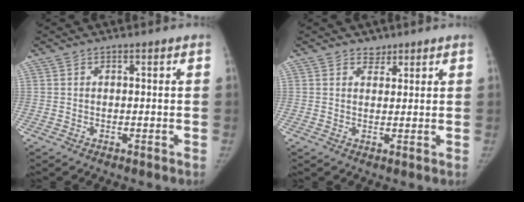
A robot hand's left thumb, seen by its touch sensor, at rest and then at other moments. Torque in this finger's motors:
{"motor_torque": [-0.21, -0.18, 0.32, -0.27, 0.05]}